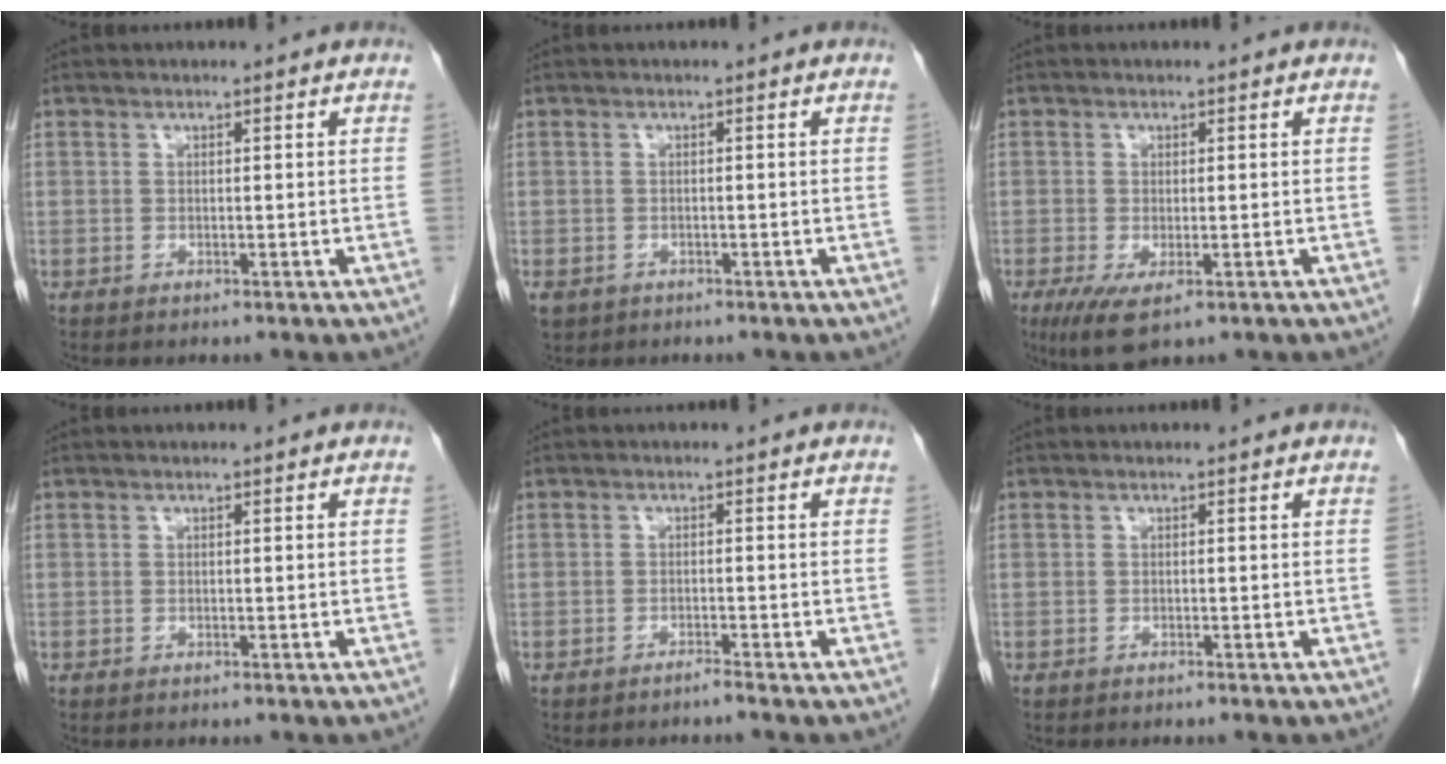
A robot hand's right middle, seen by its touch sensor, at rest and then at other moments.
{"total": 3.4, "force": [-2.2, 2.3, 1.2], "torque": [-0.027, -0.003, -0.030]}
{"total": 5.4, "force": [-2.8, 1.8, 4.3], "torque": [-0.073, -0.016, -0.040]}
{"total": 0.0}
{"total": 0.9, "force": [-0.8, -0.3, 0.3], "torque": [-0.003, 0.002, -0.016]}
{"total": 0.0}